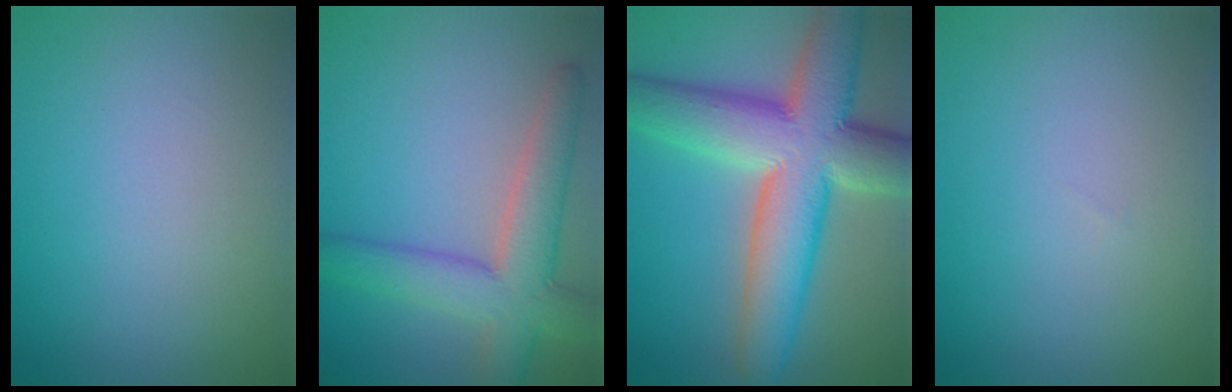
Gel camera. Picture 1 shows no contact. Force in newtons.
{"total": 6.4, "press": 6.4, "slide": 0.4}
{"total": 12.2, "press": 12.2, "slide": 0.6}
{"total": 0.0}